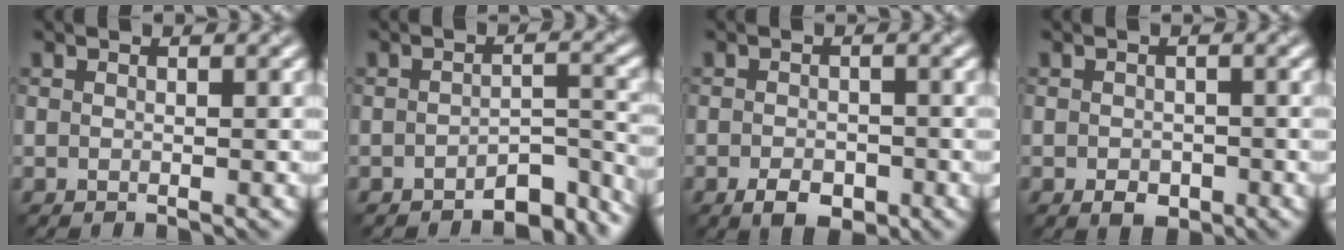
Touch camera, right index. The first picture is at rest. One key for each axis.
{"total": 4.5, "fx": -3.7, "fy": 1.5, "fz": 2.0, "tx": -0.021, "ty": 0.000, "tz": -0.053}
{"total": 2.8, "fx": -1.4, "fy": 1.7, "fz": 1.8, "tx": -0.029, "ty": -0.003, "tz": -0.027}
{"total": 1.8, "fx": -0.7, "fy": 1.3, "fz": 1.0, "tx": -0.014, "ty": -0.005, "tz": -0.015}